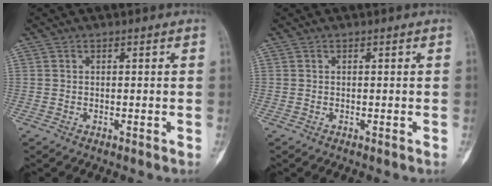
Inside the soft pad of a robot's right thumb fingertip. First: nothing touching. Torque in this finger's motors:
{"motor_torque": [0.00, 0.00, 0.03, 0.03, 0.00]}